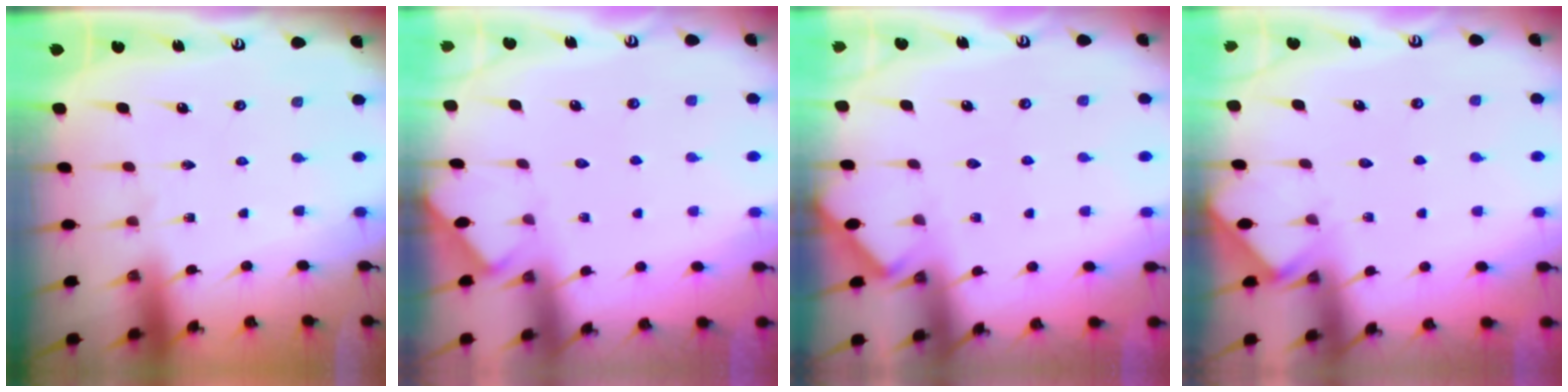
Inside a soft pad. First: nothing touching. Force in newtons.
{"total": 1.9, "press": 1.9, "slide": 0.3}
{"total": 2.3, "press": 2.3, "slide": 0.3}
{"total": 3.8, "press": 3.7, "slide": 0.5}